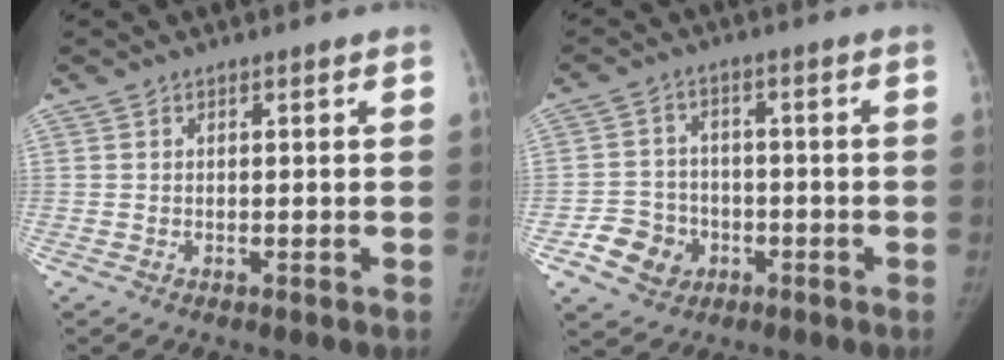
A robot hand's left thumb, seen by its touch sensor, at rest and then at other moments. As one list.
[{"total": 7.7, "force": [-3.1, 6.7, 2.3], "torque": [-0.016, 0.020, -0.048]}]